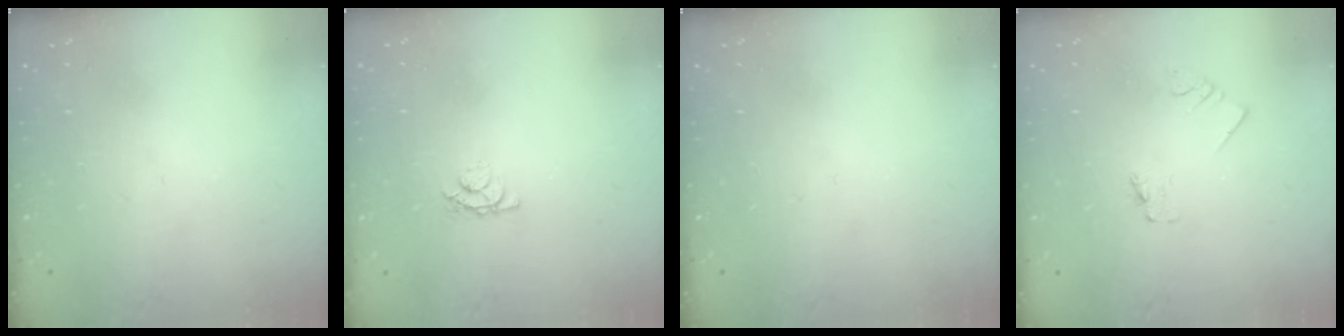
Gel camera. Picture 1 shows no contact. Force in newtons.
{"total": 3.6, "press": 3.6, "slide": 0.4}
{"total": 0.0}
{"total": 0.0}